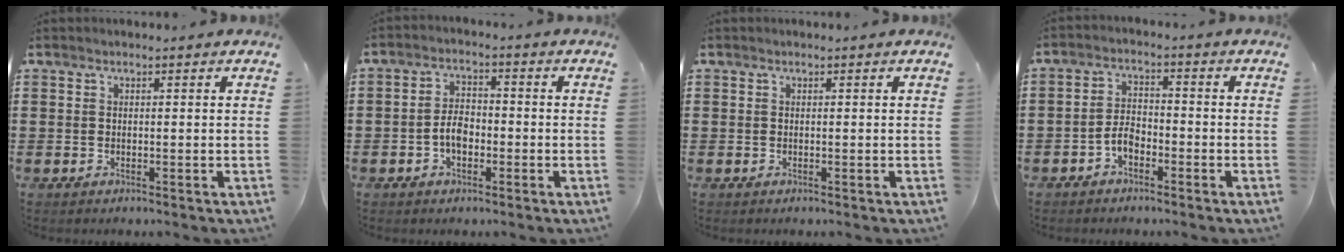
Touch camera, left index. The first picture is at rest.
{"total": 3.9, "force": [-1.3, 2.2, 3.0], "torque": [-0.069, 0.002, -0.028]}
{"total": 0.0}
{"total": 3.4, "force": [-2.1, 1.6, 2.2], "torque": [-0.055, 0.003, -0.046]}